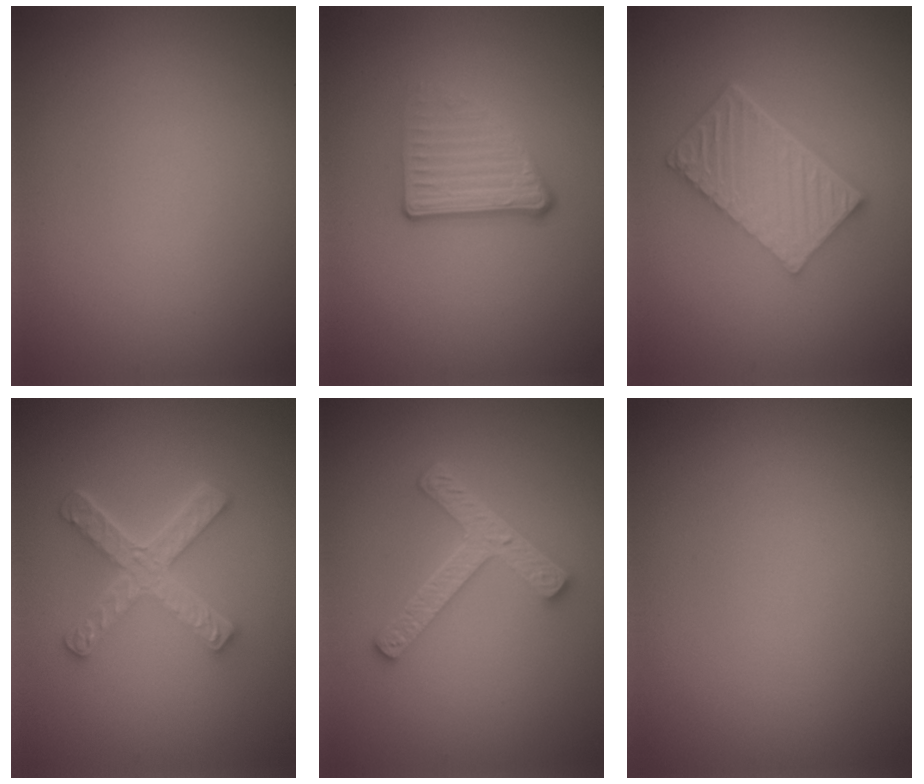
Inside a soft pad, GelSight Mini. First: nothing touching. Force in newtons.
{"total": 3.5, "press": 2.5, "slide": 2.5}
{"total": 6.3, "press": 4.3, "slide": 4.7}
{"total": 4.9, "press": 3.5, "slide": 3.4}
{"total": 4.5, "press": 3.3, "slide": 3.1}
{"total": 0.0}